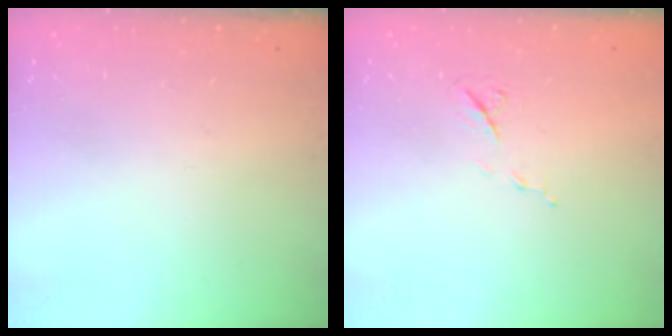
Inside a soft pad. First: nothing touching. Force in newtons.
{"total": 6.1, "press": 5.9, "slide": 1.5}